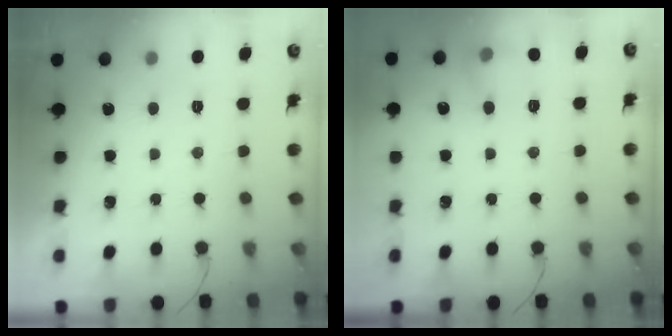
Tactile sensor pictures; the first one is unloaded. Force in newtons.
{"total": 8.9, "press": 8.9, "slide": 0.7}